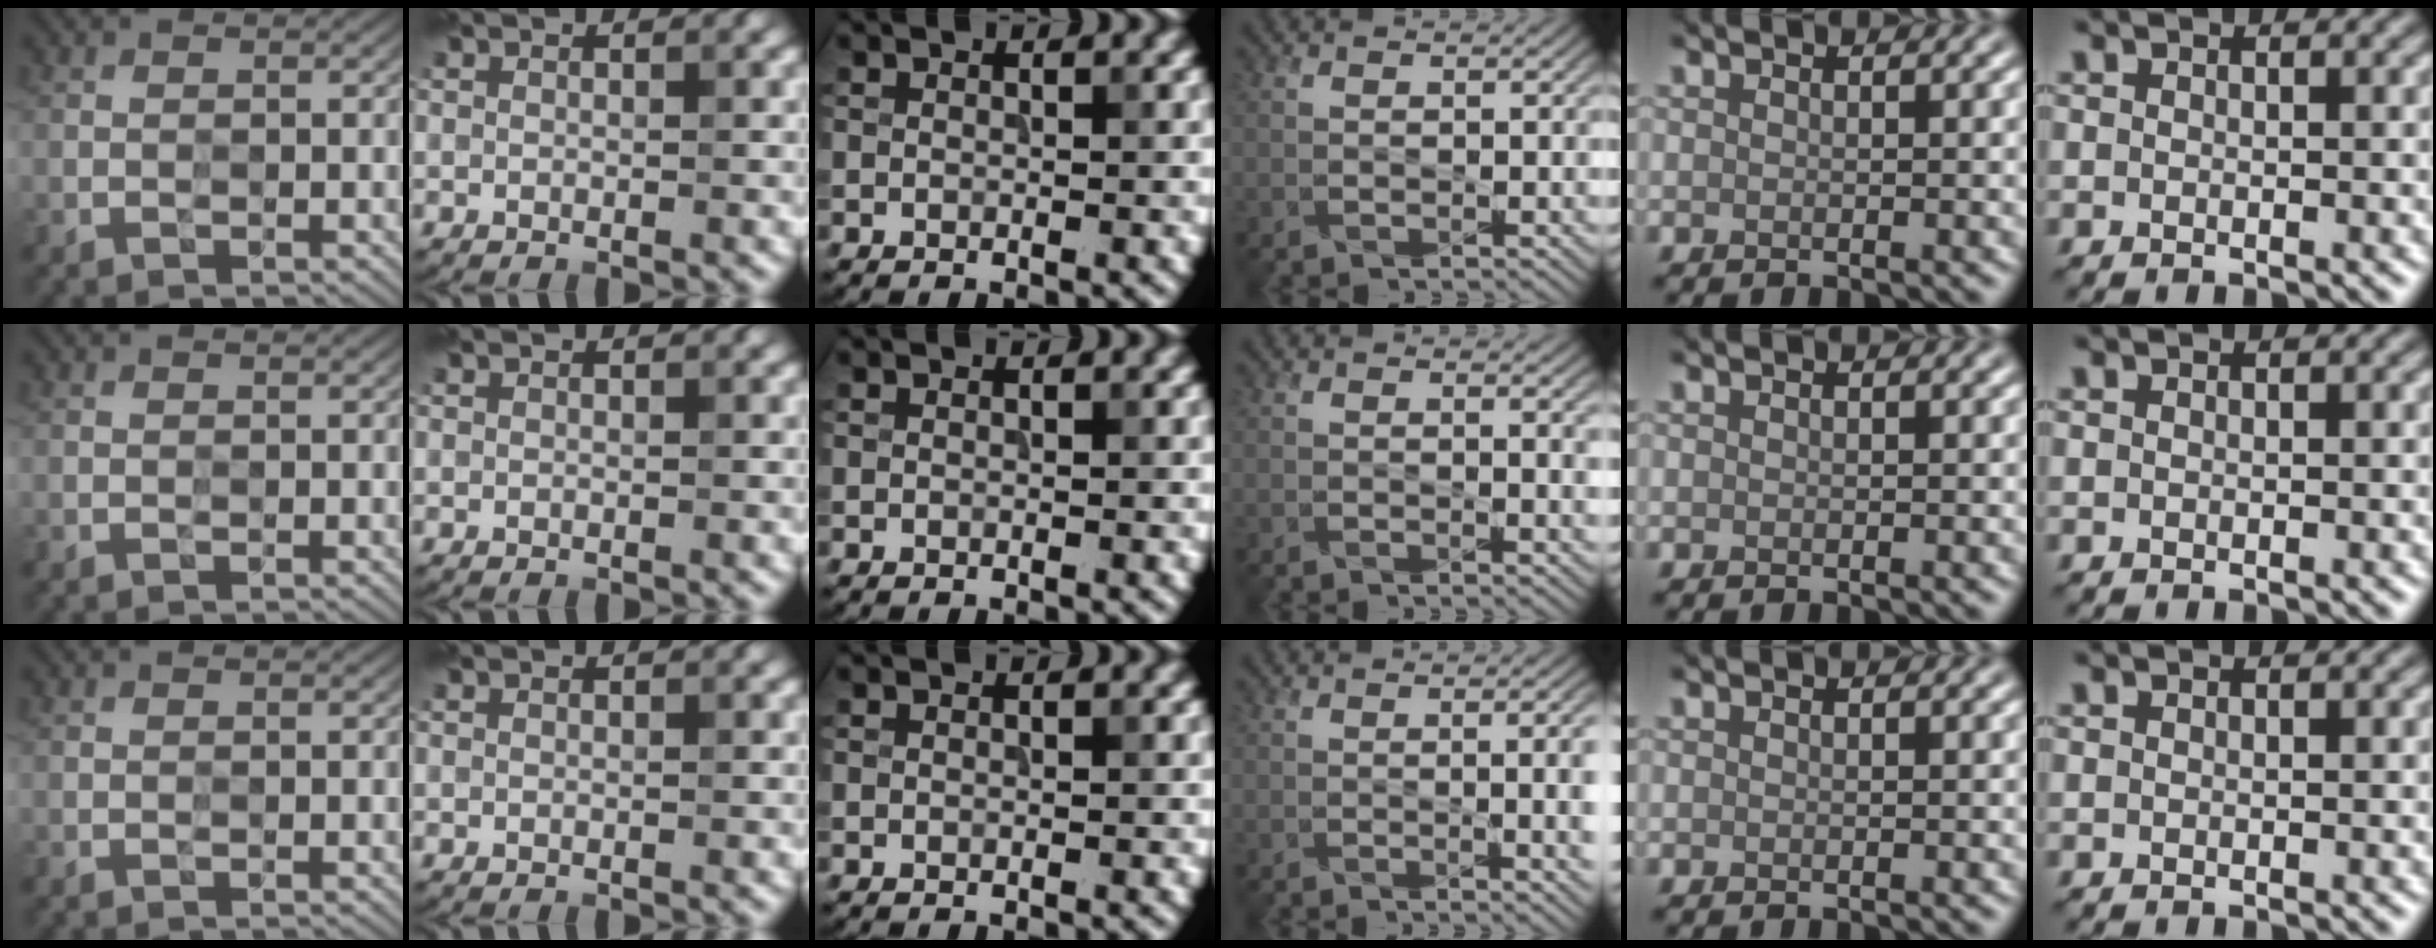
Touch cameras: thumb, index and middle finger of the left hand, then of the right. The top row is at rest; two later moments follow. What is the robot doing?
{"motion": "press", "object": "grip strengthener"}